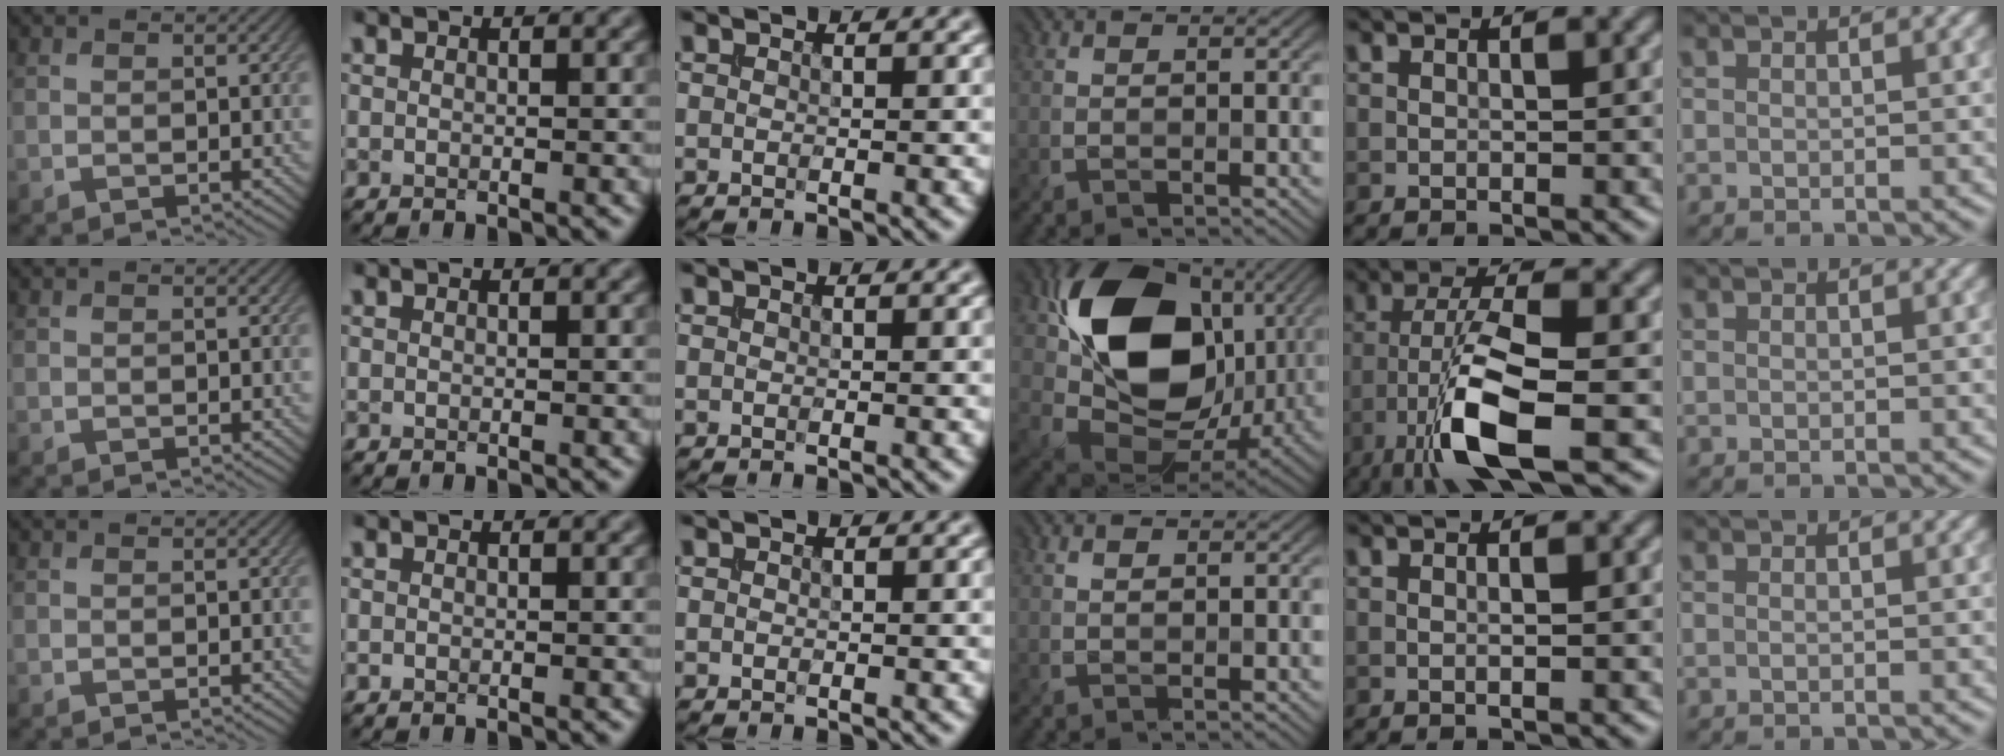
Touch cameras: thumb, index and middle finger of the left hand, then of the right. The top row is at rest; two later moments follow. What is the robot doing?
{"motion": "extract", "object": "drawer"}